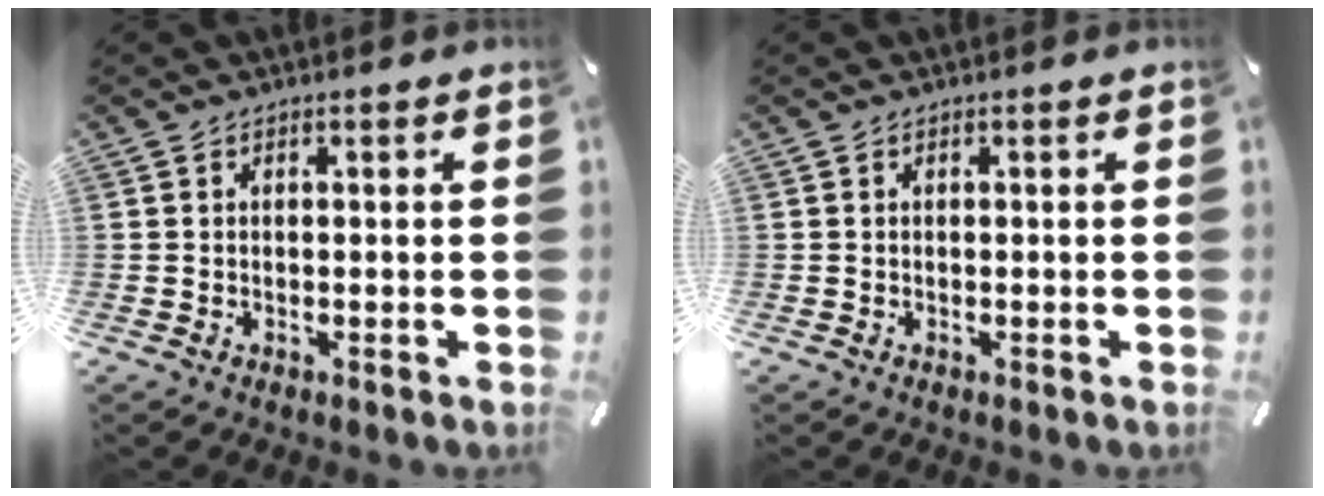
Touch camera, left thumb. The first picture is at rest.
{"total": 0.0}